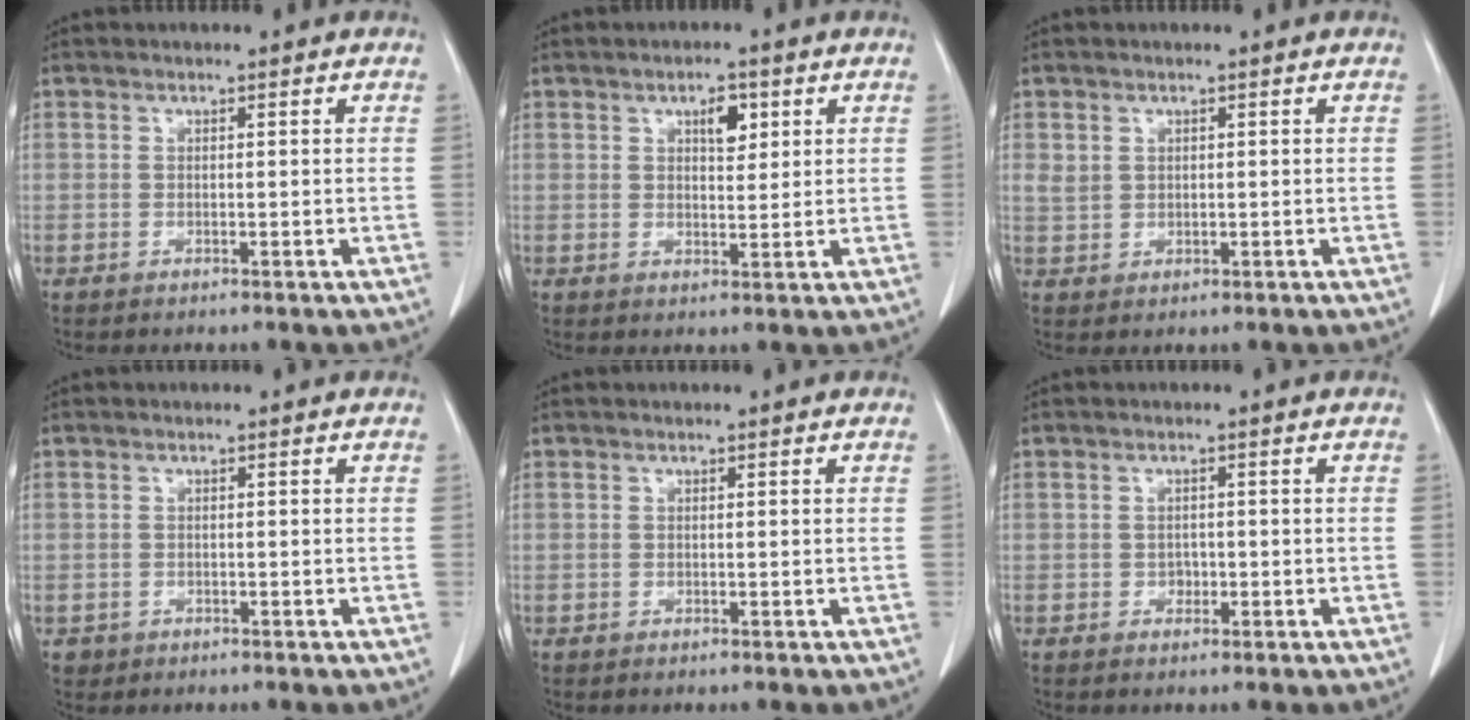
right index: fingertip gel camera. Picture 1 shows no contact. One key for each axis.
{"total": 3.5, "fx": 1.7, "fy": 1.4, "fz": 2.7, "tx": -0.042, "ty": 0.000, "tz": 0.027}
{"total": 2.2, "fx": 0.9, "fy": 1.9, "fz": 0.8, "tx": -0.014, "ty": 0.001, "tz": 0.021}
{"total": 1.2, "fx": -0.6, "fy": 1.0, "fz": 0.0, "tx": -0.005, "ty": 0.004, "tz": -0.009}
{"total": 0.0}
{"total": 0.9, "fx": -0.4, "fy": 0.7, "fz": 0.4, "tx": -0.004, "ty": 0.004, "tz": -0.005}